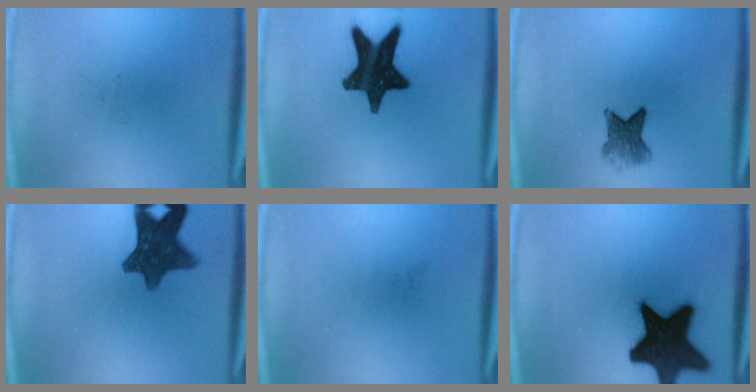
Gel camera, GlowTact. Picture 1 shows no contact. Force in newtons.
{"total": 17.4}
{"total": 4.8}
{"total": 11.0}
{"total": 0.0}
{"total": 19.9}